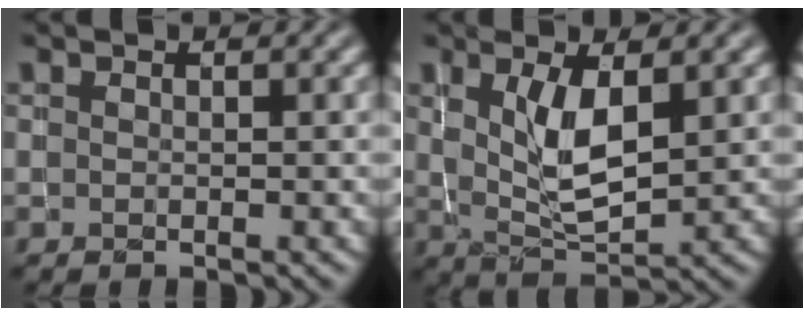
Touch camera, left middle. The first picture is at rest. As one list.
[{"total": 4.5, "force": [1.0, 1.6, 4.1], "torque": [-0.086, -0.010, 0.024]}]